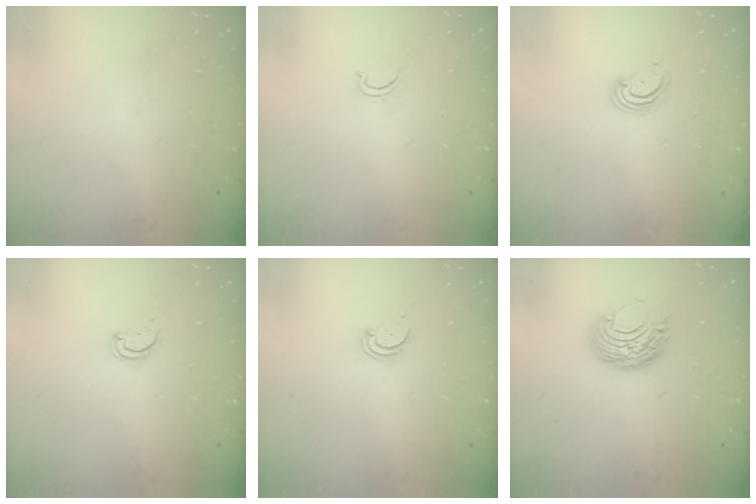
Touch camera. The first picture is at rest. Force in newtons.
{"total": 2.6, "press": 2.5, "slide": 0.4}
{"total": 3.1, "press": 3.1, "slide": 0.3}
{"total": 2.2, "press": 2.1, "slide": 0.4}
{"total": 2.4, "press": 2.3, "slide": 0.5}
{"total": 8.9, "press": 8.9, "slide": 0.5}